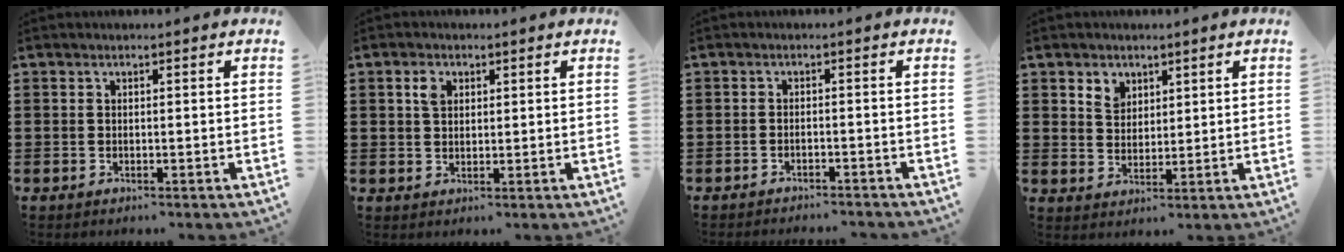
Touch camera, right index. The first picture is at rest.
{"total": 2.5, "force": [1.0, 1.8, 1.5], "torque": [-0.028, 0.004, 0.016]}
{"total": 1.4, "force": [-1.4, 0.0, 0.2], "torque": [-0.009, 0.000, -0.027]}
{"total": 3.6, "force": [2.3, 2.6, 0.7], "torque": [-0.026, 0.011, 0.044]}